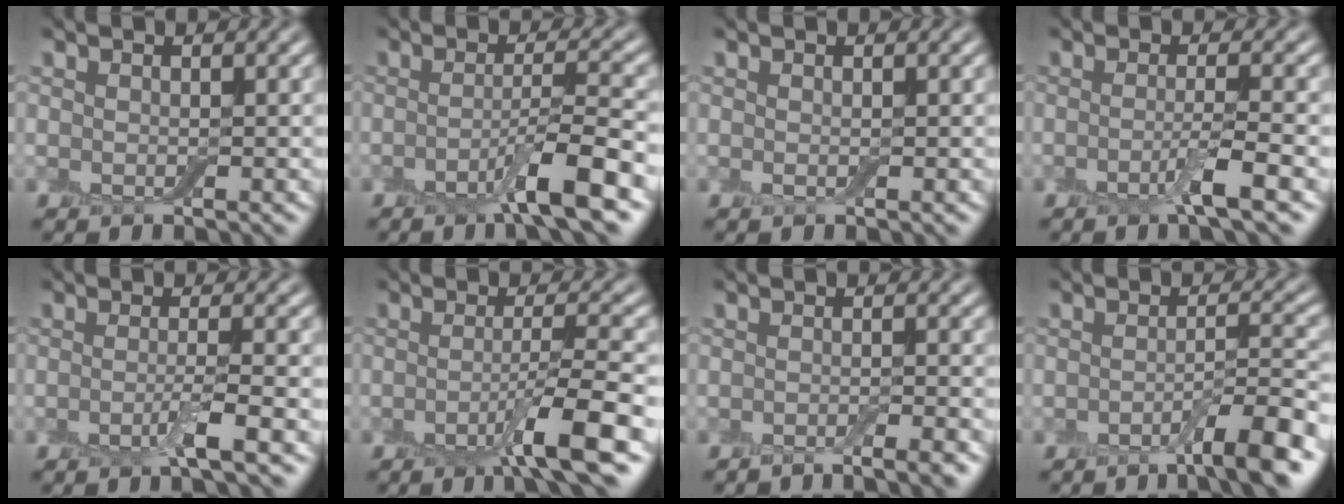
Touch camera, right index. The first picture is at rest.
{"total": 5.1, "force": [-2.4, 0.6, 4.5], "torque": [-0.070, 0.005, -0.055]}
{"total": 0.0}
{"total": 3.1, "force": [-1.2, 0.3, 2.8], "torque": [-0.046, 0.000, -0.032]}
{"total": 2.8, "force": [-1.0, 0.4, 2.6], "torque": [-0.042, -0.001, -0.027]}
{"total": 5.5, "force": [-2.2, 0.6, 5.0], "torque": [-0.076, 0.001, -0.049]}
{"total": 3.1, "force": [-2.3, 0.4, 2.0], "torque": [-0.023, 0.000, -0.039]}
{"total": 5.7, "force": [-3.1, 0.9, 4.6], "torque": [-0.063, 0.005, -0.052]}